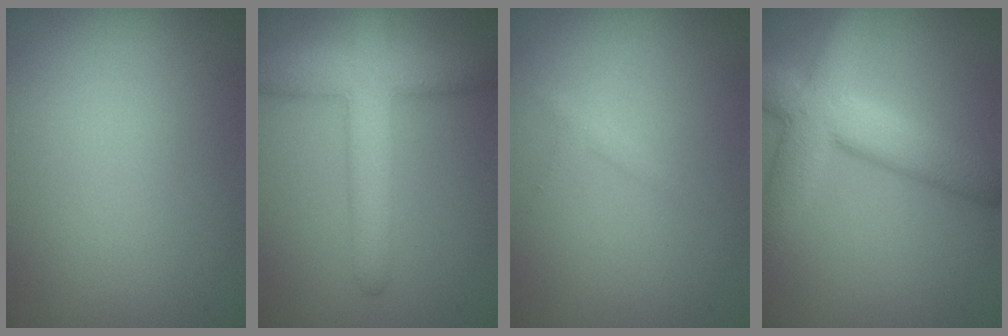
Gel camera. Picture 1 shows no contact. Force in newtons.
{"total": 6.4, "press": 6.4, "slide": 0.3}
{"total": 0.9, "press": 0.9, "slide": 0.0}
{"total": 7.6, "press": 7.5, "slide": 0.6}